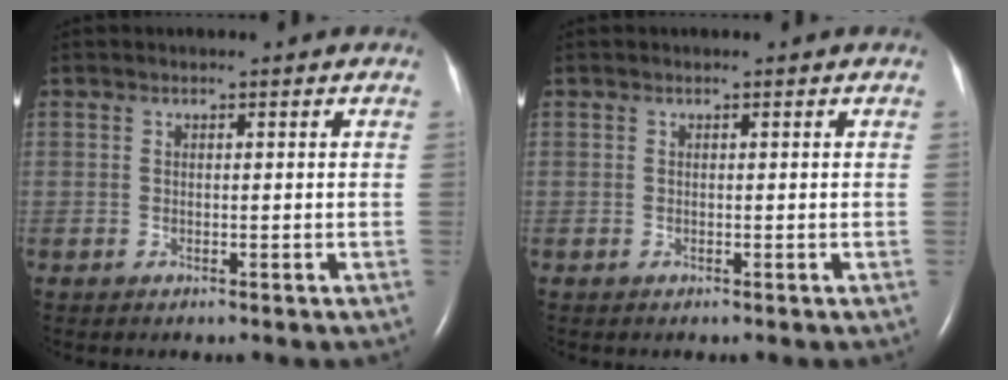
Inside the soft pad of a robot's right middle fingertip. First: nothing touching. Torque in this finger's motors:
{"motor_torque": [0.00, 0.00, 0.00, 0.00]}